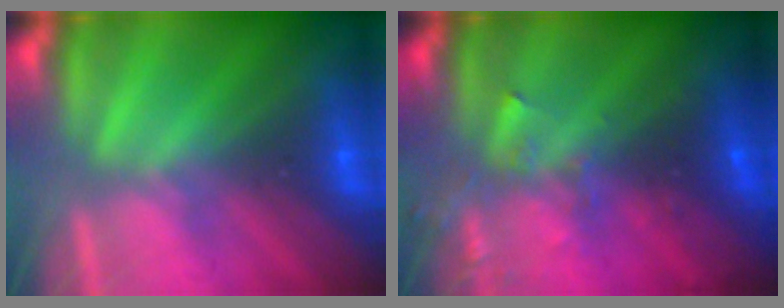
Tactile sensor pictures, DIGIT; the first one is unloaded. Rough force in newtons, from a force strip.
{"total": 3.1}